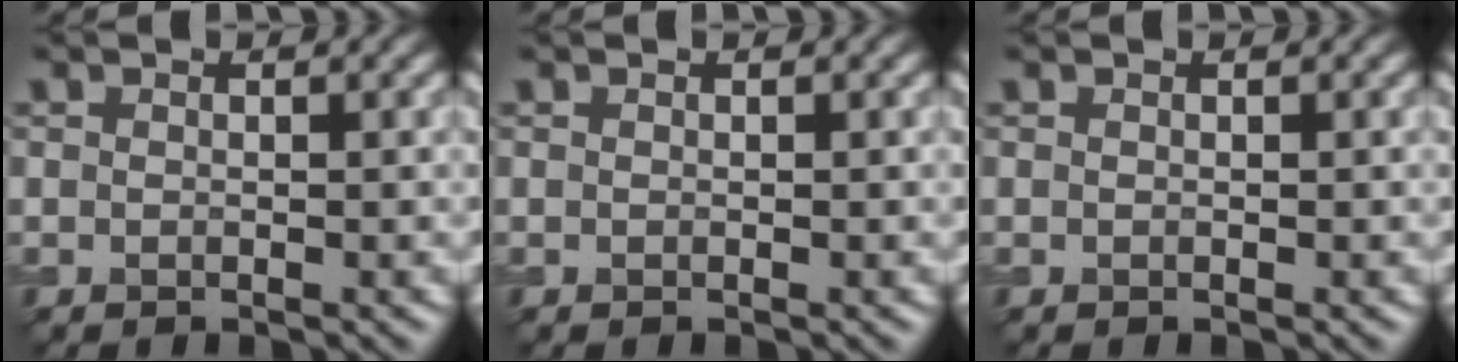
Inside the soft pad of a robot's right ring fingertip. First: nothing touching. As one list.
[{"total": 0.0}, {"total": 0.0}]